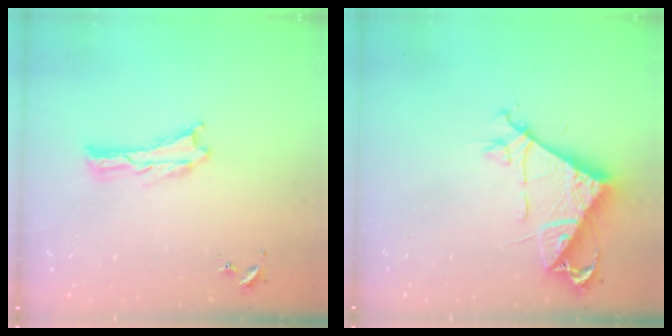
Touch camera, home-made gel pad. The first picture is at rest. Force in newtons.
{"total": 8.1, "press": 8.1, "slide": 0.6}